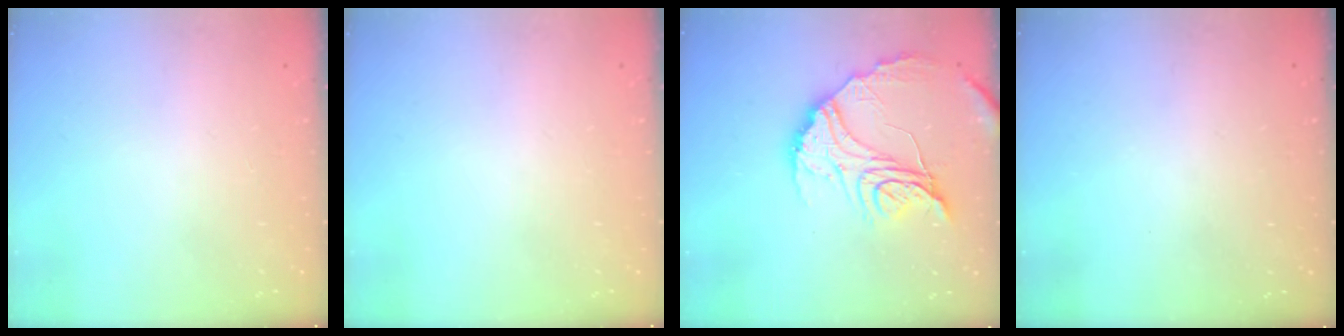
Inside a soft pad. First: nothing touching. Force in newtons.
{"total": 0.0}
{"total": 17.2, "press": 17.1, "slide": 1.6}
{"total": 3.1, "press": 2.9, "slide": 1.0}